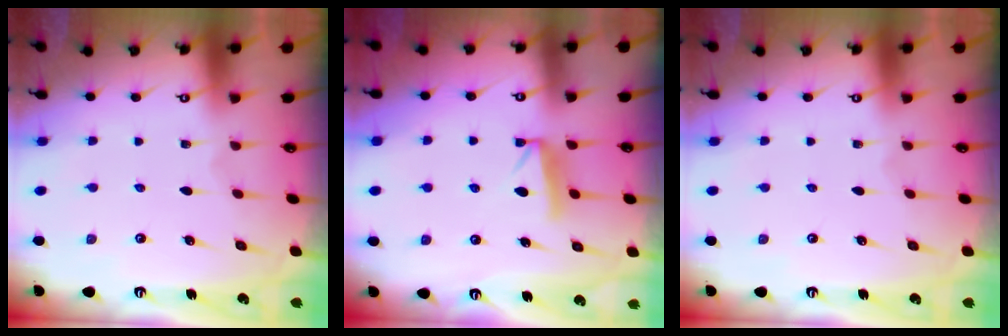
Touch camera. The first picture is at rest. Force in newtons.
{"total": 7.7, "press": 7.7, "slide": 0.7}
{"total": 0.0}